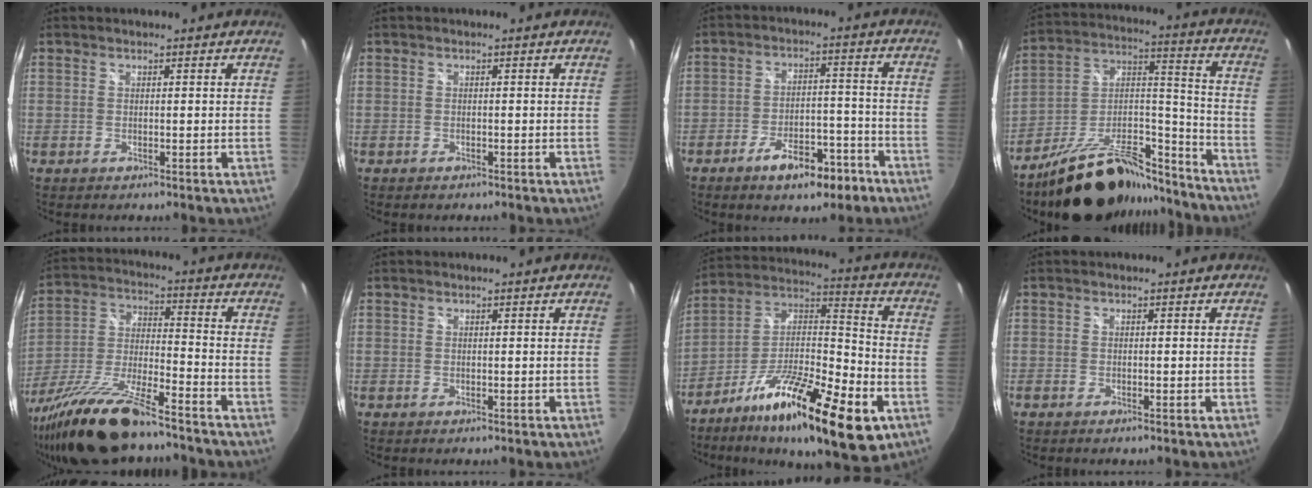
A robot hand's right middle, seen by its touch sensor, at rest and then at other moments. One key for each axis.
{"total": 0.9, "fx": -0.7, "fy": 0.5, "fz": 0.2, "tx": -0.008, "ty": -0.002, "tz": -0.013}
{"total": 10.2, "fx": -6.7, "fy": 4.0, "fz": 6.6, "tx": -0.118, "ty": 0.010, "tz": -0.093}
{"total": 21.6, "fx": -17.6, "fy": 7.1, "fz": 10.5, "tx": -0.173, "ty": 0.033, "tz": -0.267}
{"total": 18.2, "fx": -13.9, "fy": 3.3, "fz": 11.2, "tx": -0.236, "ty": -0.033, "tz": -0.253}
{"total": 0.0}
{"total": 24.2, "fx": -12.6, "fy": 6.5, "fz": 19.5, "tx": -0.323, "ty": -0.009, "tz": -0.216}
{"total": 0.7, "fx": -0.6, "fy": 0.1, "fz": 0.3, "tx": -0.005, "ty": -0.002, "tz": -0.013}